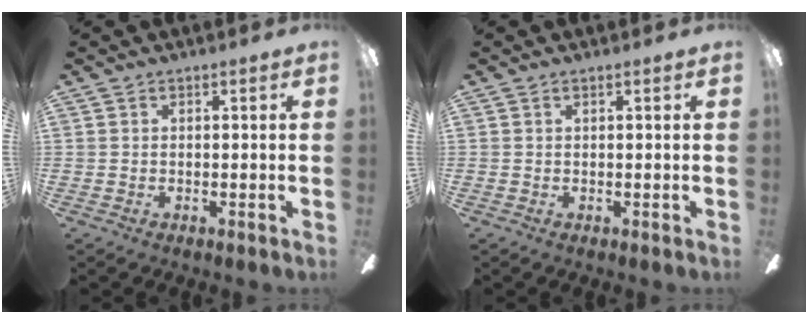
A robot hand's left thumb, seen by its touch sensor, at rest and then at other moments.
{"total": 0.0}